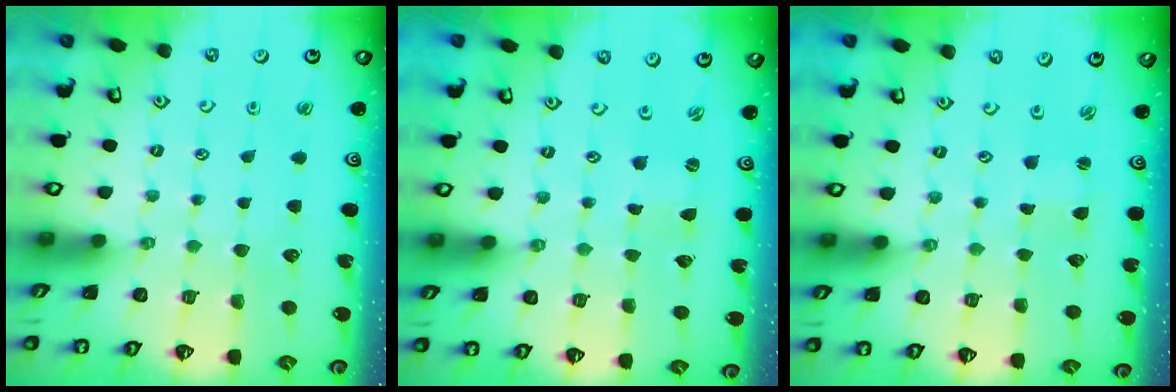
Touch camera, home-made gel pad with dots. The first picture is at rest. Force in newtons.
{"total": 0.0}
{"total": 1.1, "press": 1.1, "slide": 0.1}